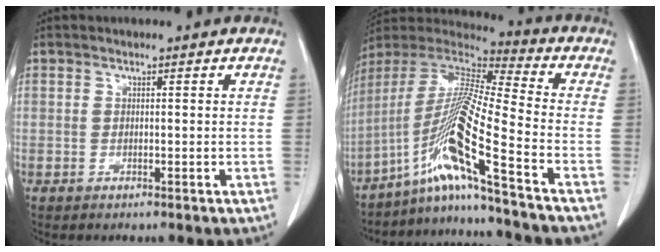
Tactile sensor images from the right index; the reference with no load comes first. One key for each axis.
{"total": 16.1, "fx": -9.4, "fy": -2.8, "fz": 12.8, "tx": -0.265, "ty": -0.007, "tz": -0.177}